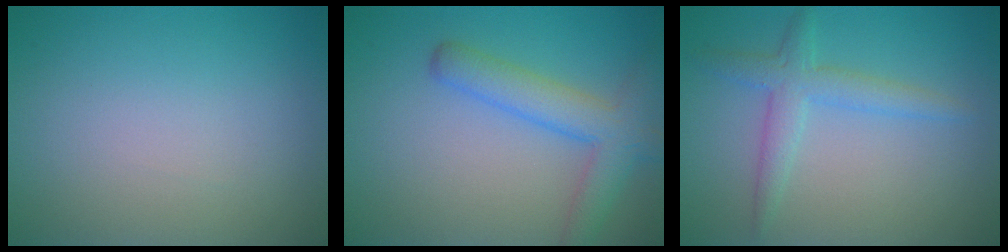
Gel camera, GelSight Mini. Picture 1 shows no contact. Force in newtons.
{"total": 4.4, "press": 4.4, "slide": 0.3}
{"total": 2.9, "press": 2.9, "slide": 0.1}